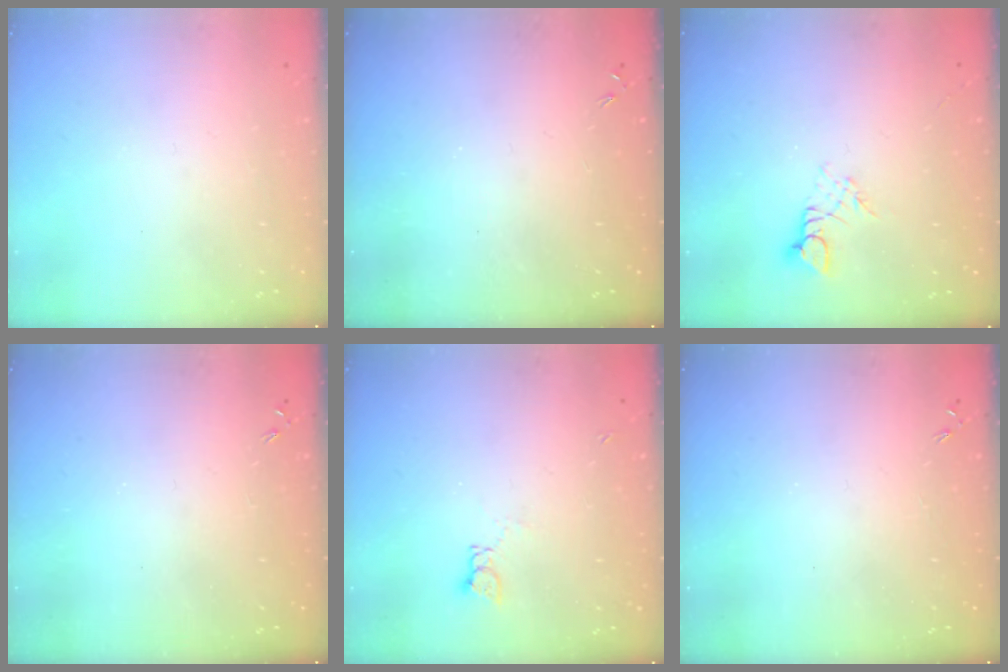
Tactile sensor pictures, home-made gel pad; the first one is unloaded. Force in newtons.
{"total": 0.0}
{"total": 2.6, "press": 2.6, "slide": 0.3}
{"total": 0.0}
{"total": 2.0, "press": 2.0, "slide": 0.3}
{"total": 0.0}